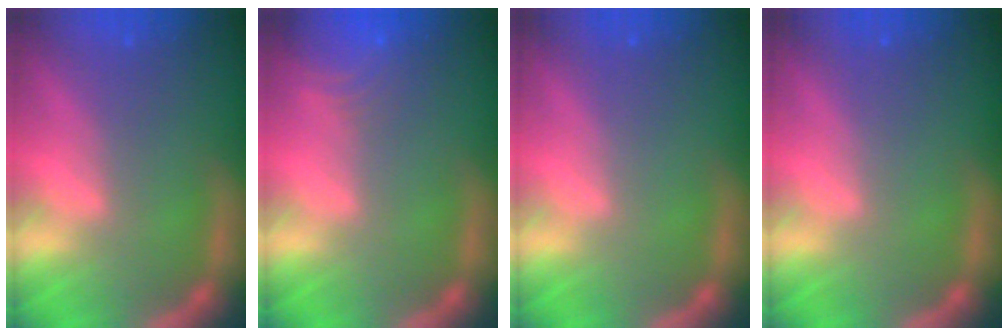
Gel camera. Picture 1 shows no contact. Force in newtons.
{"total": 5.0}
{"total": 0.0}
{"total": 0.0}